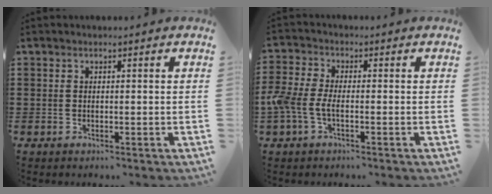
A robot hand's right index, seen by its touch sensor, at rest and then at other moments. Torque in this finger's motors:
{"motor_torque": [1.61, -0.53, 0.54, 0.17]}